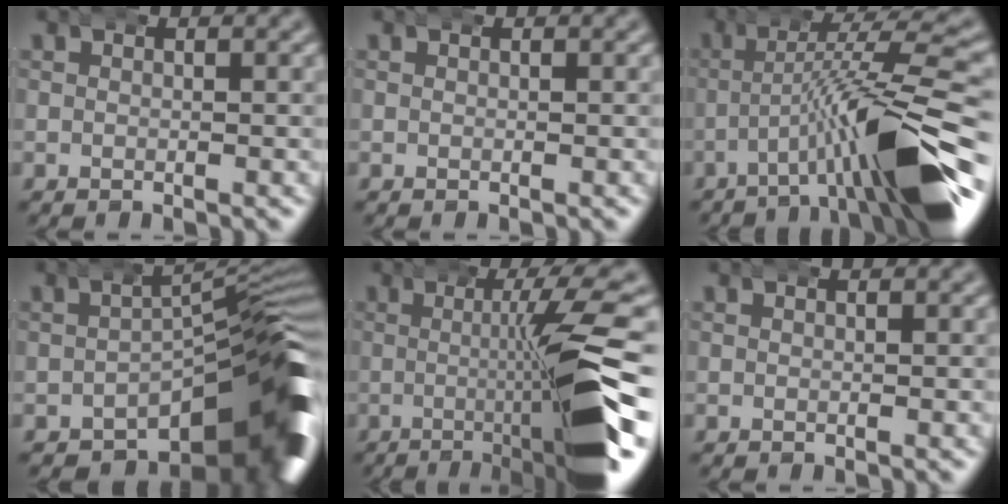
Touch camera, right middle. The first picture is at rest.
{"total": 0.0}
{"total": 11.0, "force": [-3.8, 1.8, 10.2], "torque": [-0.148, 0.001, -0.060]}
{"total": 18.4, "force": [-7.0, 8.1, 15.0], "torque": [-0.148, -0.010, -0.092]}
{"total": 16.1, "force": [-1.8, 3.0, 15.7], "torque": [-0.210, 0.015, -0.025]}
{"total": 0.0}